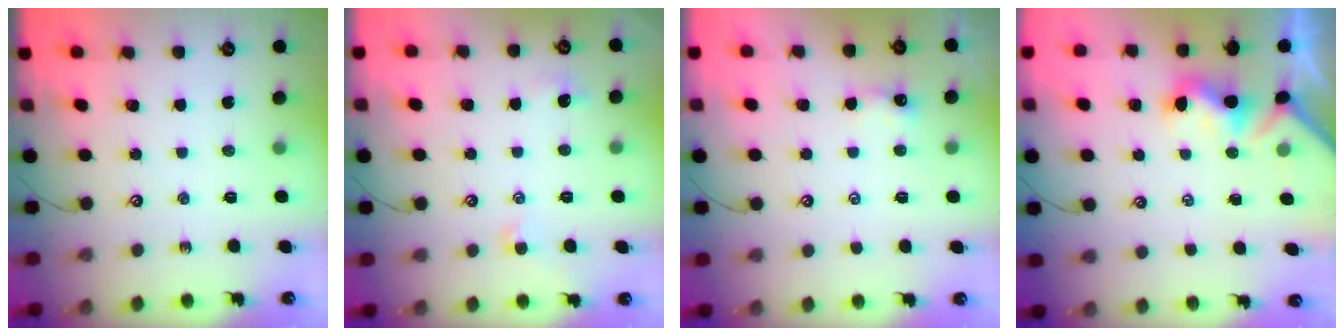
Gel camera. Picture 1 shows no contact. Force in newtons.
{"total": 1.5, "press": 1.4, "slide": 0.5}
{"total": 0.0}
{"total": 1.2, "press": 1.0, "slide": 0.7}